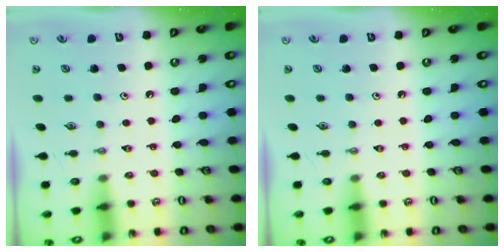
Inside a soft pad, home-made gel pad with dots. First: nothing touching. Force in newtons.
{"total": 0.0}